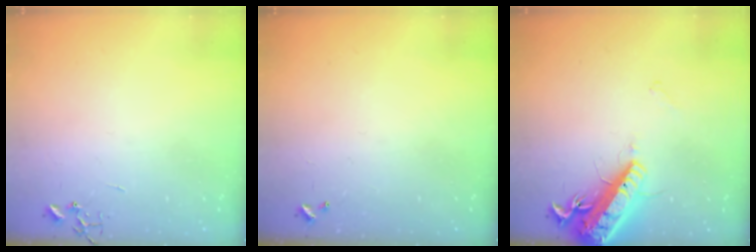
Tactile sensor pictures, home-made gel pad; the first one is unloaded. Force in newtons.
{"total": 0.0}
{"total": 16.3, "press": 15.9, "slide": 3.8}